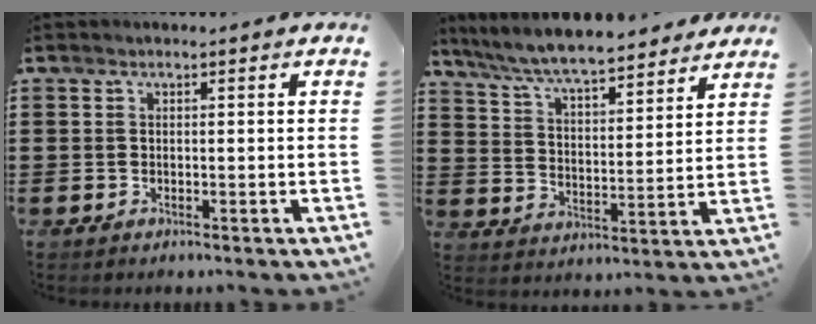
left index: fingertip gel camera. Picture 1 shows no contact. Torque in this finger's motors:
{"motor_torque": [1.03, -1.11, 0.46, 0.21]}